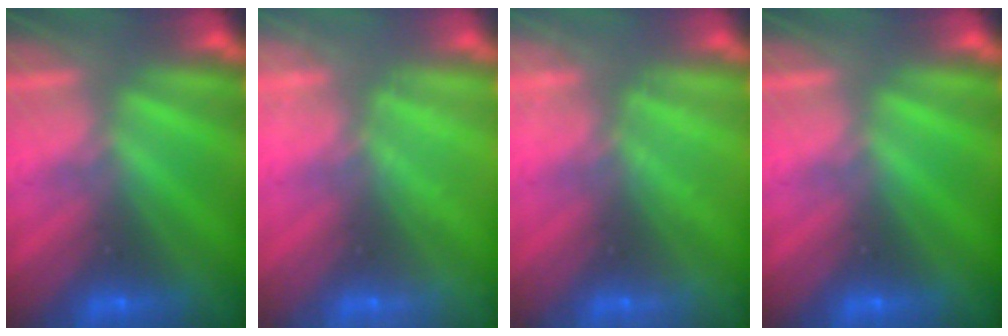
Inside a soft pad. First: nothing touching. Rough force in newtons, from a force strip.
{"total": 2.2}
{"total": 2.2}
{"total": 0.0}